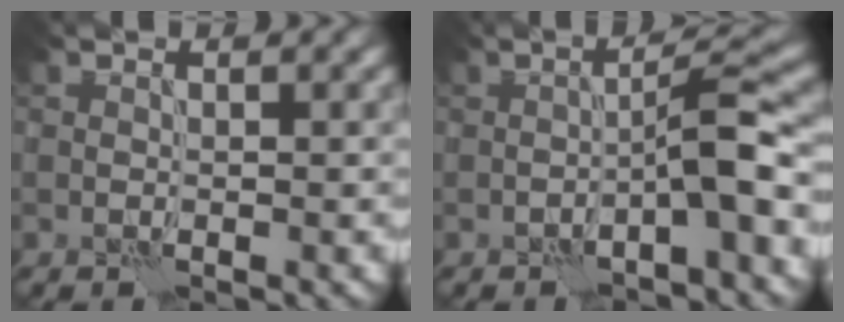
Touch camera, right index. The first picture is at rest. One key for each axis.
{"total": 4.3, "fx": -1.8, "fy": 0.5, "fz": 3.9, "tx": -0.059, "ty": 0.023, "tz": -0.033}